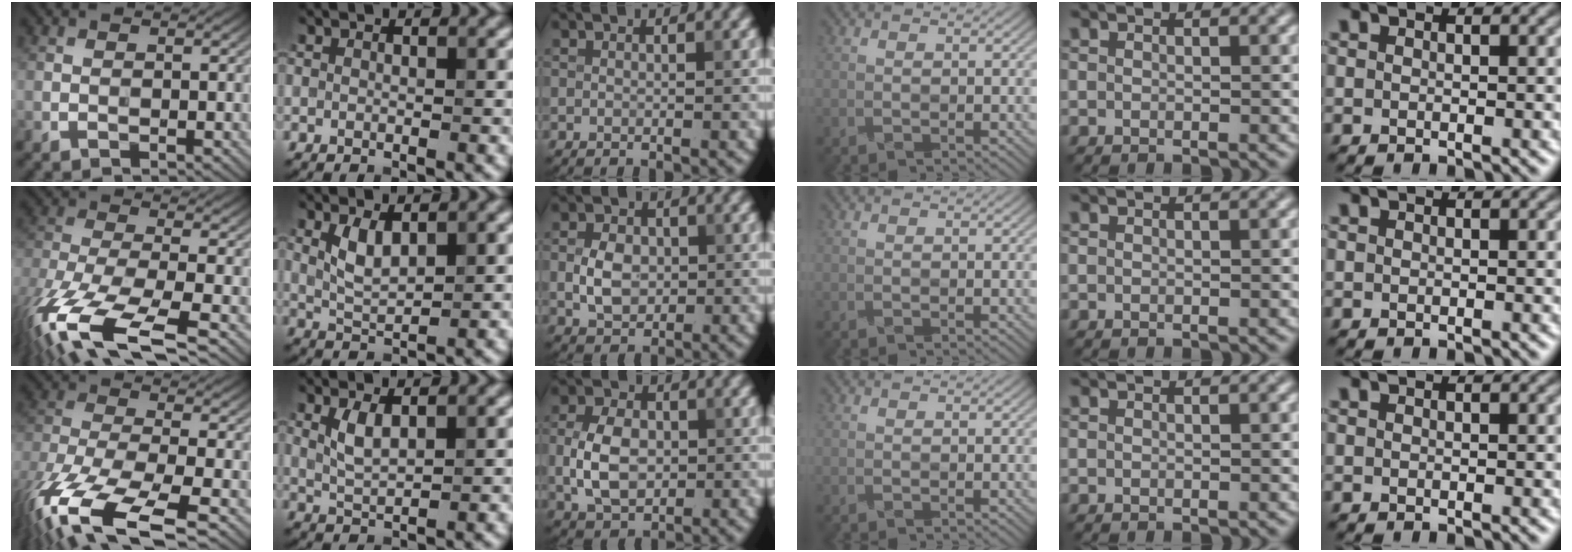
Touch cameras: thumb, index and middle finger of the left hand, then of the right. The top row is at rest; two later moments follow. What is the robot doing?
{"motion": "wrap", "object": "crepe paper"}